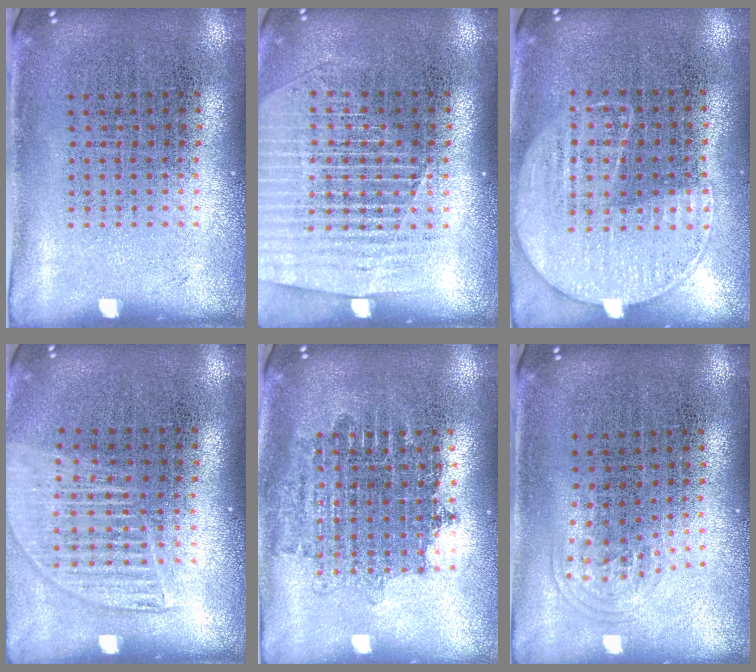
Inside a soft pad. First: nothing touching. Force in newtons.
{"total": 1.5, "press": 1.4, "slide": 0.5}
{"total": 1.3, "press": 1.1, "slide": 0.6}
{"total": 1.4, "press": 1.3, "slide": 0.6}
{"total": 1.6, "press": 1.3, "slide": 0.9}
{"total": 1.0, "press": 0.7, "slide": 0.7}